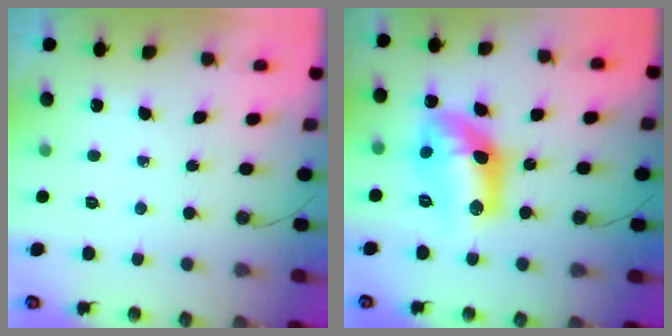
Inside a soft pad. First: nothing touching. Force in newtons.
{"total": 13.5, "press": 13.5, "slide": 1.0}